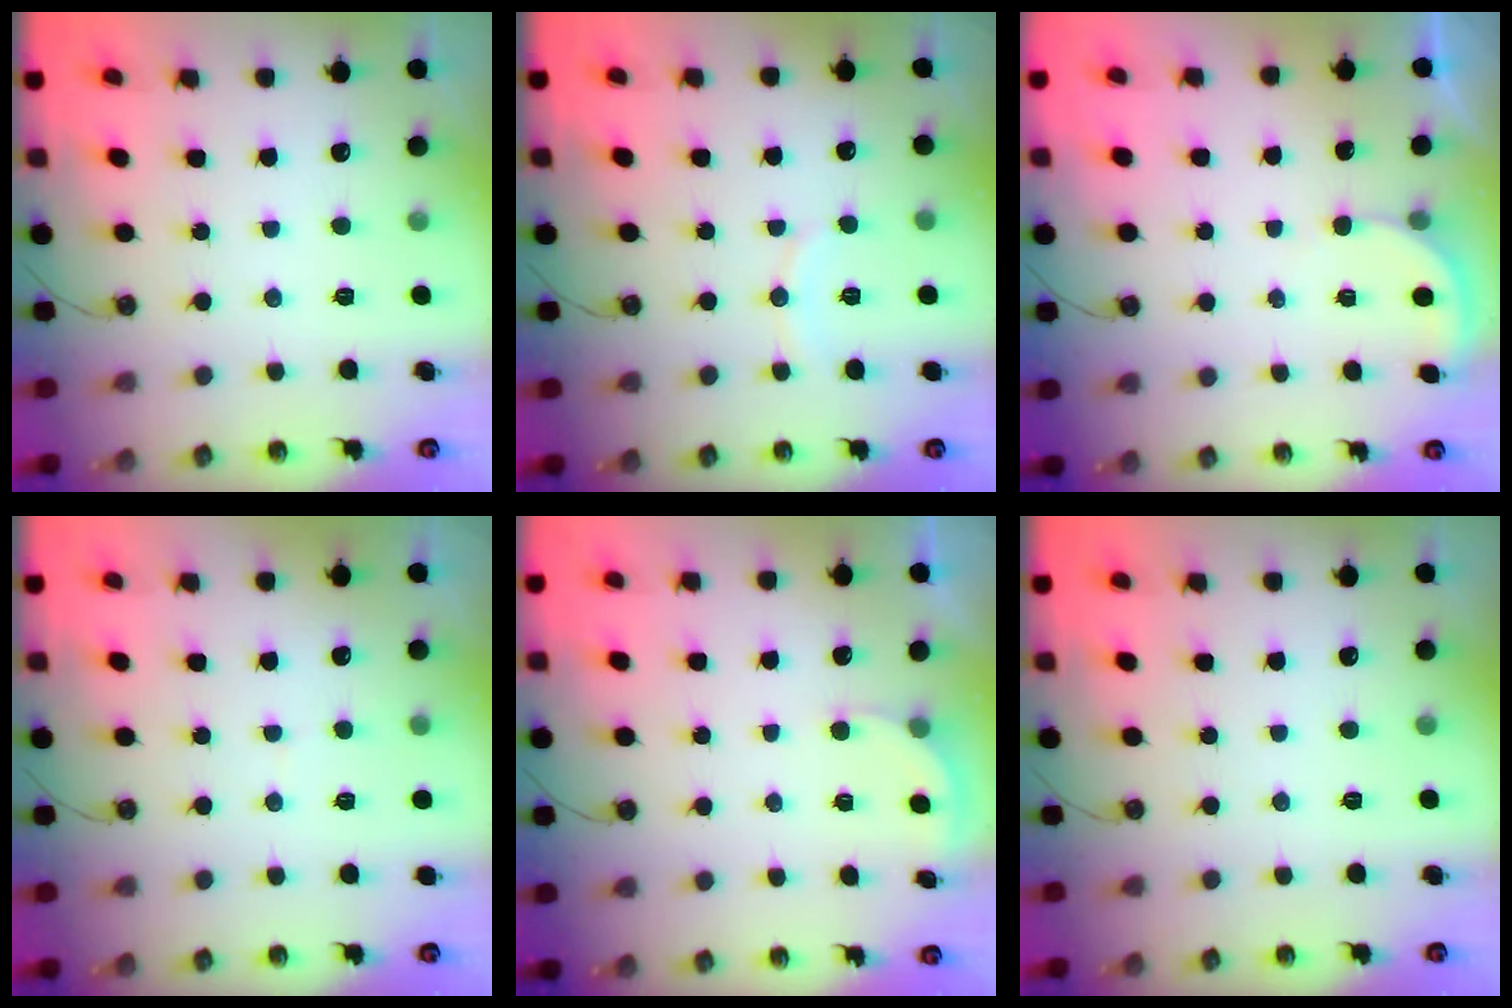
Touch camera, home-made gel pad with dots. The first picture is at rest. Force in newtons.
{"total": 5.7, "press": 5.7, "slide": 0.3}
{"total": 2.6, "press": 2.6, "slide": 0.2}
{"total": 2.2, "press": 2.1, "slide": 0.8}
{"total": 2.5, "press": 2.4, "slide": 0.4}
{"total": 0.0}